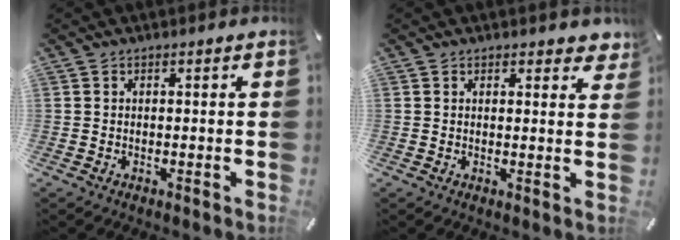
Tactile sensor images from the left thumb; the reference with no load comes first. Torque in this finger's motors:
{"motor_torque": [0.09, -0.25, -0.02, -0.05, 0.00]}